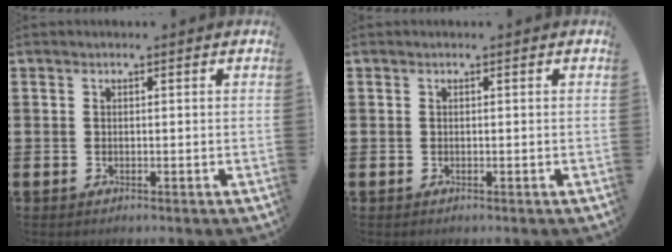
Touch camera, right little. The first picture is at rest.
{"total": 0.0}